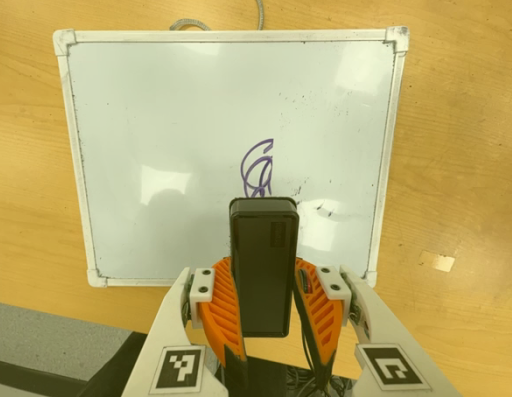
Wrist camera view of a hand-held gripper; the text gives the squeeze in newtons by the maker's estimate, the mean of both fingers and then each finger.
{"total": 8.4, "left": 6.8, "right": 10.1}